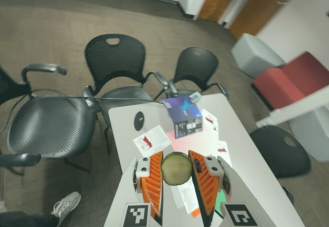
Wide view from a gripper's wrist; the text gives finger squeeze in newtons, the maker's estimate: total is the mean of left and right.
{"total": 14.6, "left": 15.3, "right": 13.9}